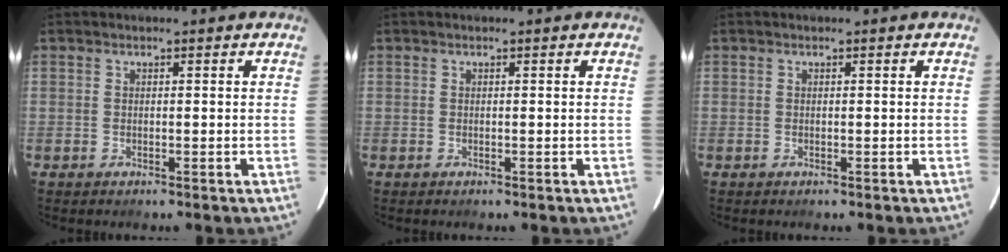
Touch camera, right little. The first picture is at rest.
{"total": 0.0}
{"total": 0.0}